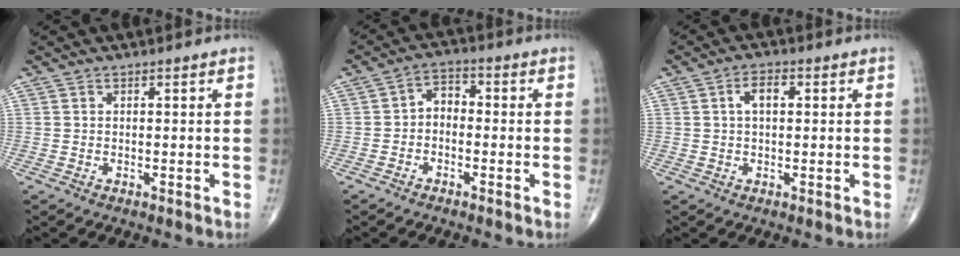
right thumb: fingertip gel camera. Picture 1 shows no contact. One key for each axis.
{"total": 4.0, "fx": -0.9, "fy": 2.9, "fz": 2.6, "tx": -0.029, "ty": 0.024, "tz": -0.032}
{"total": 3.8, "fx": 0.8, "fy": 2.0, "fz": 3.1, "tx": -0.053, "ty": 0.010, "tz": 0.011}